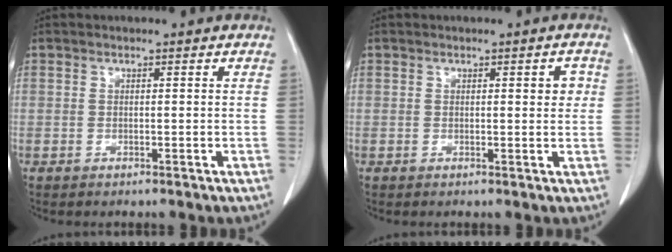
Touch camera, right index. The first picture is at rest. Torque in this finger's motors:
{"motor_torque": [0.10, -0.08, 0.04, 0.00]}